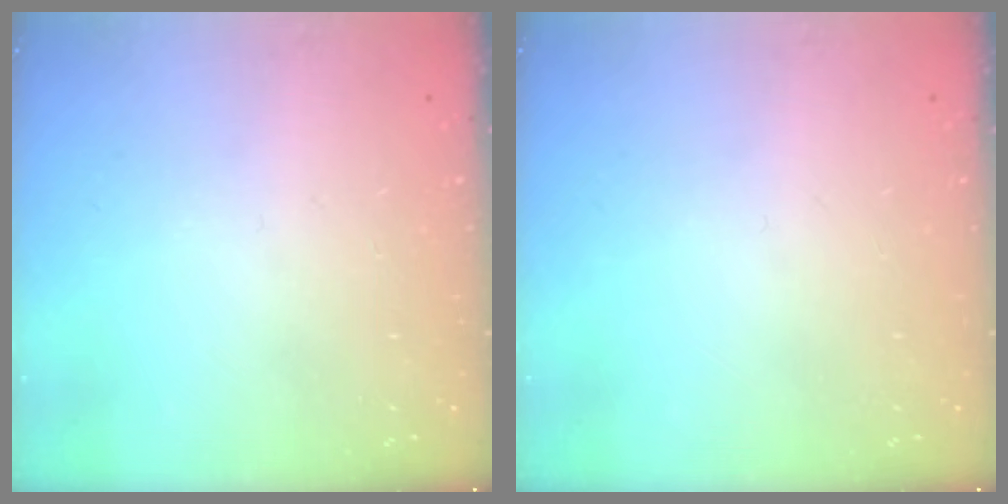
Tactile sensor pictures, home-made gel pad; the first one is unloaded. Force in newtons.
{"total": 0.0}